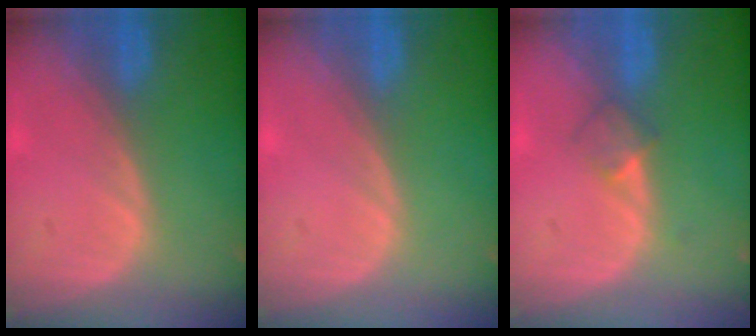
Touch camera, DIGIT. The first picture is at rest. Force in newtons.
{"total": 0.0}
{"total": 2.3, "press": 2.0, "slide": 1.1}